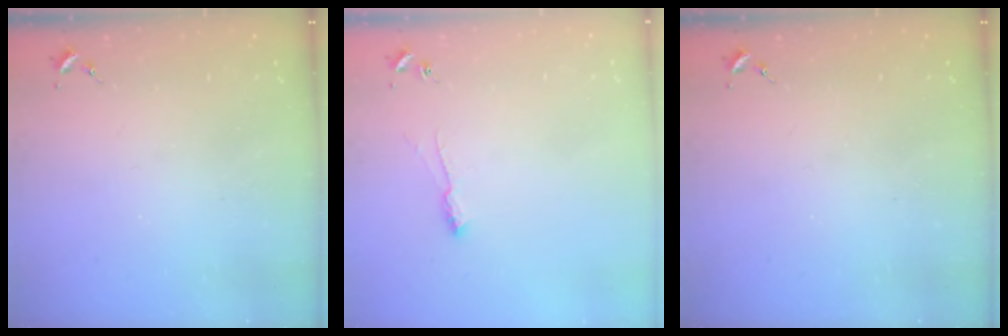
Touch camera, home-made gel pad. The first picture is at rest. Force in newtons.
{"total": 5.7, "press": 5.7, "slide": 0.8}
{"total": 0.0}